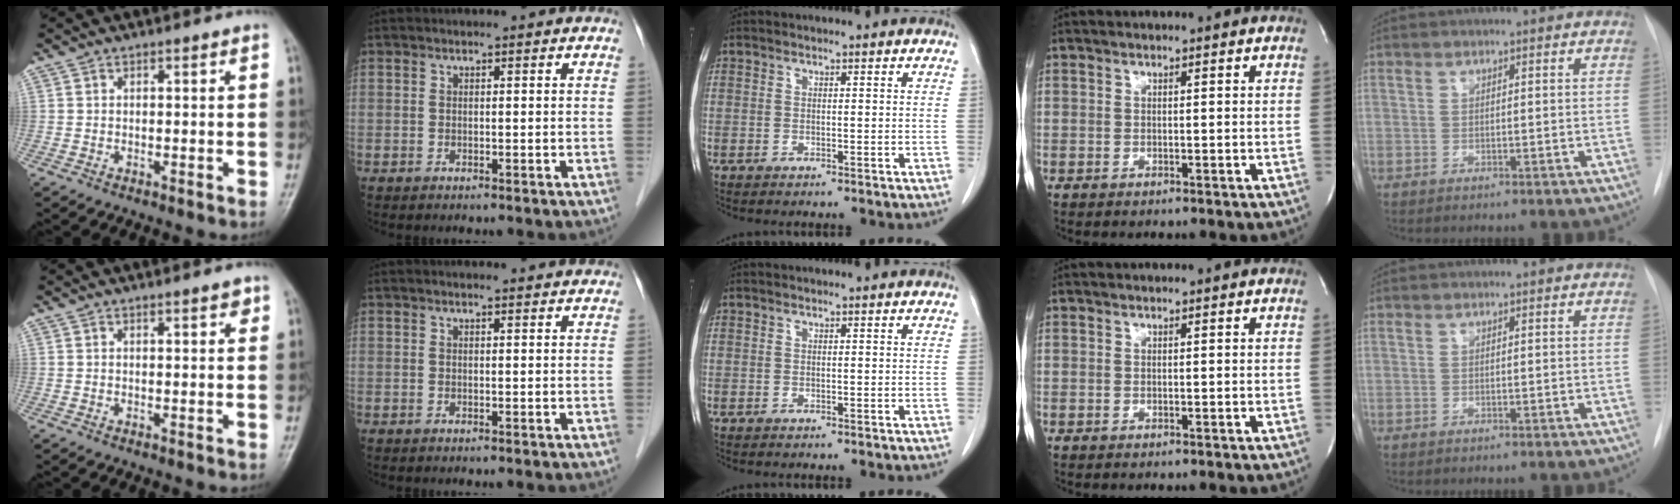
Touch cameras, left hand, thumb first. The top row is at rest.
{"thumb": {"total": 1.8, "force": [1.2, 0.5, 1.3], "torque": [-0.015, -0.005, 0.015]}, "index": {"total": 2.4, "force": [2.3, 0.2, 0.6], "torque": [-0.013, 0.009, 0.021]}}